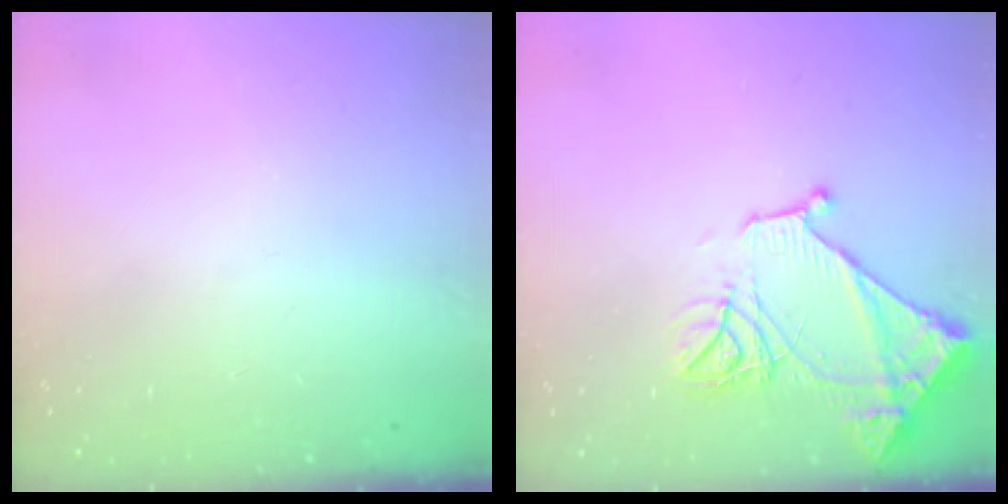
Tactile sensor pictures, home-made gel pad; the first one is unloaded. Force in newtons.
{"total": 13.5, "press": 13.4, "slide": 1.3}